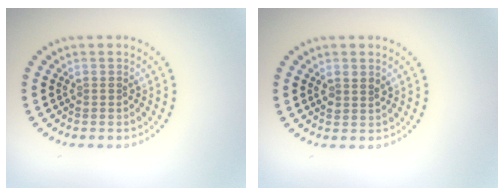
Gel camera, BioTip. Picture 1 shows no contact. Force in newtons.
{"total": 1.2, "press": 1.1, "slide": 0.5}